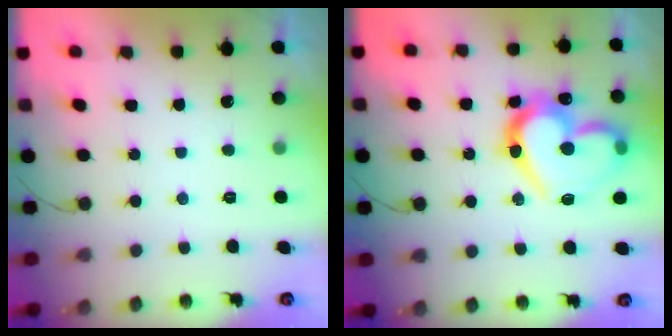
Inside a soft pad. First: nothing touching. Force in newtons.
{"total": 22.6, "press": 22.5, "slide": 2.7}